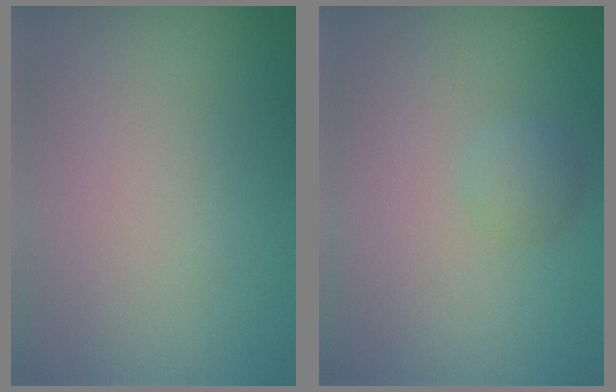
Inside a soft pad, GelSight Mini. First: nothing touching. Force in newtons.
{"total": 1.3, "press": 1.3, "slide": 0.0}